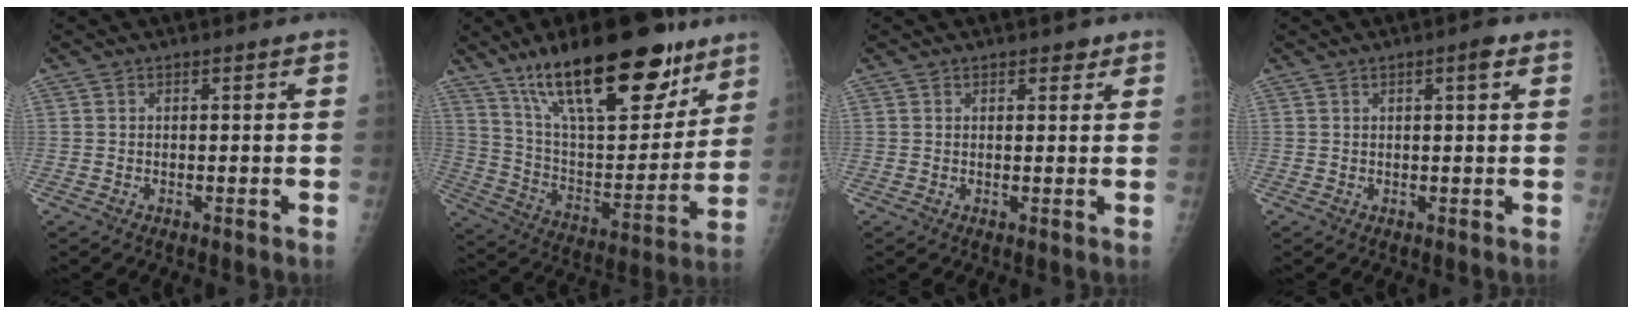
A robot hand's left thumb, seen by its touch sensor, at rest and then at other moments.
{"total": 28.2, "force": [18.3, 10.3, 18.8], "torque": [-0.261, -0.056, 0.302]}
{"total": 1.6, "force": [1.2, 1.0, 0.6], "torque": [0.008, -0.005, 0.011]}
{"total": 2.3, "force": [1.1, 0.6, 2.0], "torque": [-0.027, 0.000, 0.012]}